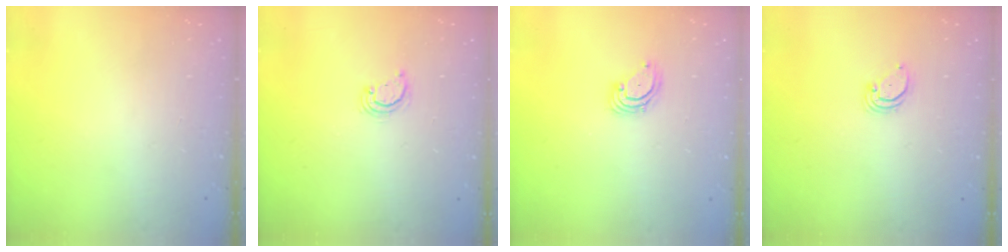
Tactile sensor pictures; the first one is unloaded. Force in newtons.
{"total": 2.6, "press": 2.6, "slide": 0.3}
{"total": 3.6, "press": 3.6, "slide": 0.3}
{"total": 2.0, "press": 2.0, "slide": 0.1}